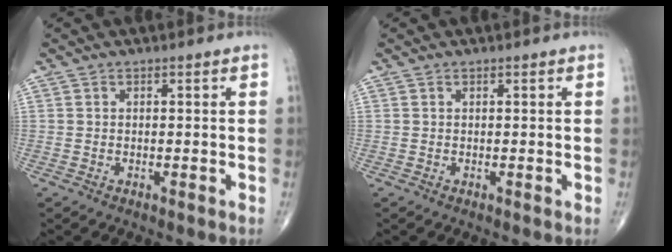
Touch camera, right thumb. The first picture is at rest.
{"total": 0.0}